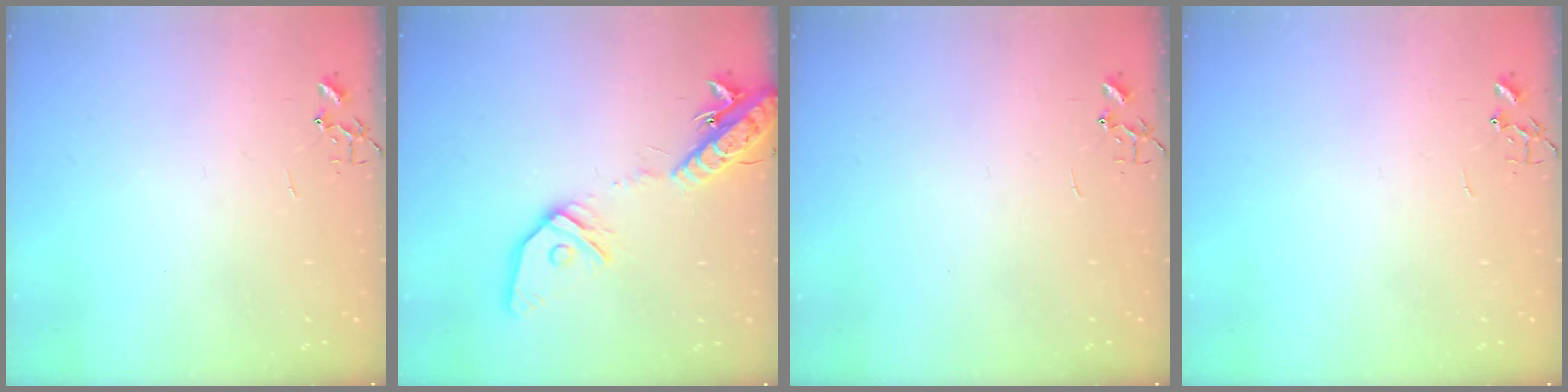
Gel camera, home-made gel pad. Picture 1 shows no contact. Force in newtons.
{"total": 18.0, "press": 17.6, "slide": 3.9}
{"total": 0.0}
{"total": 0.0}